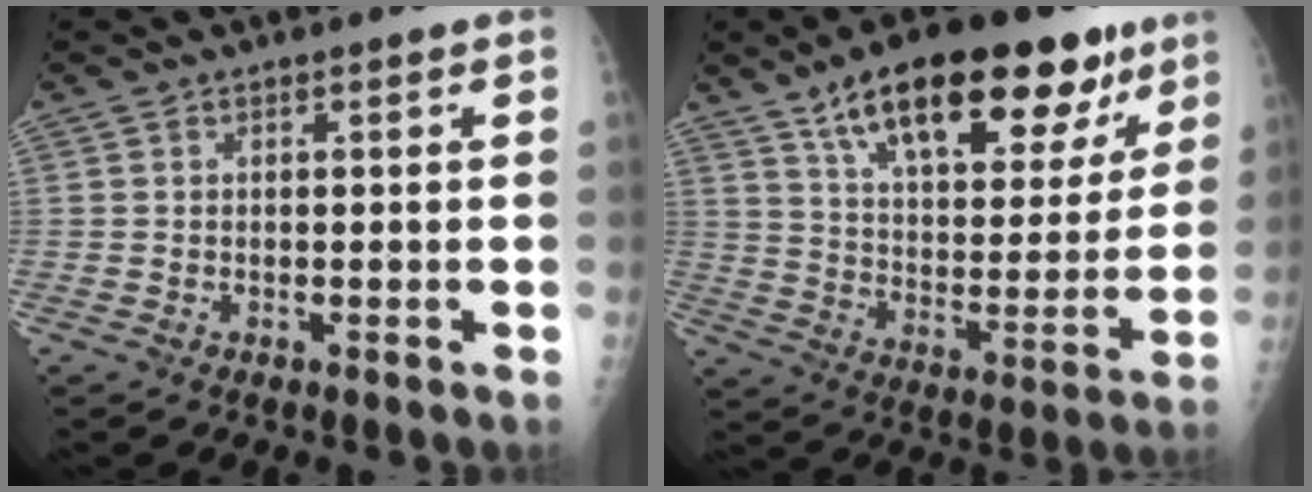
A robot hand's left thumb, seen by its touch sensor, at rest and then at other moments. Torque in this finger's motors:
{"motor_torque": [0.76, 0.49, 1.62, -1.15, 0.25]}